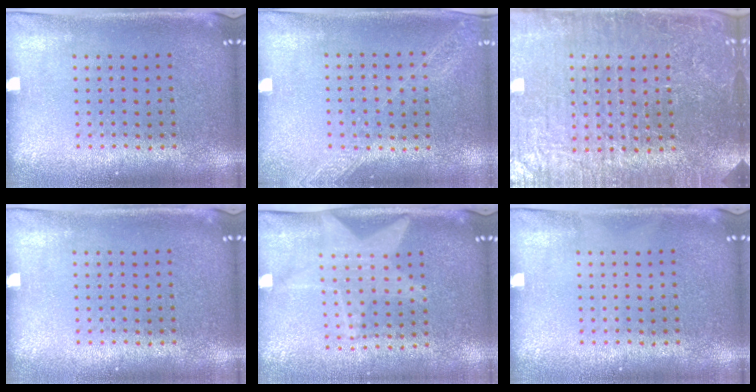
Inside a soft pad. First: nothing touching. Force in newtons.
{"total": 1.3, "press": 1.2, "slide": 0.2}
{"total": 5.0, "press": 4.6, "slide": 1.9}
{"total": 0.0}
{"total": 1.4, "press": 1.4, "slide": 0.2}
{"total": 0.0}